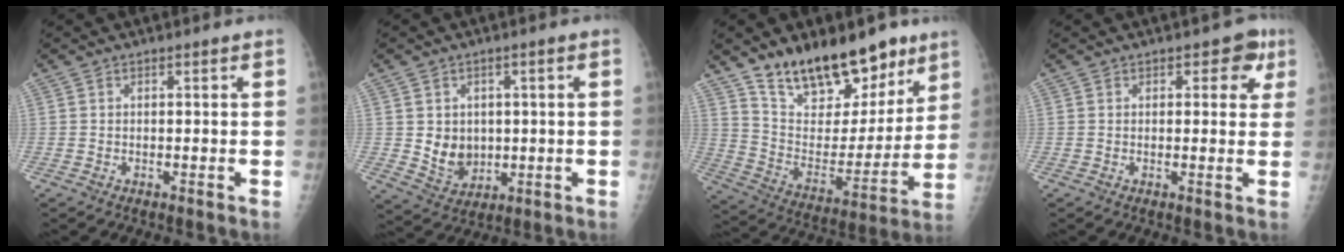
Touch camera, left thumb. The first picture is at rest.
{"total": 7.1, "force": [0.2, 5.9, 4.0], "torque": [-0.033, -0.008, 0.022]}
{"total": 21.3, "force": [14.9, 10.4, 11.1], "torque": [-0.129, -0.085, 0.252]}
{"total": 4.4, "force": [2.0, 2.7, 2.8], "torque": [0.004, -0.003, 0.014]}